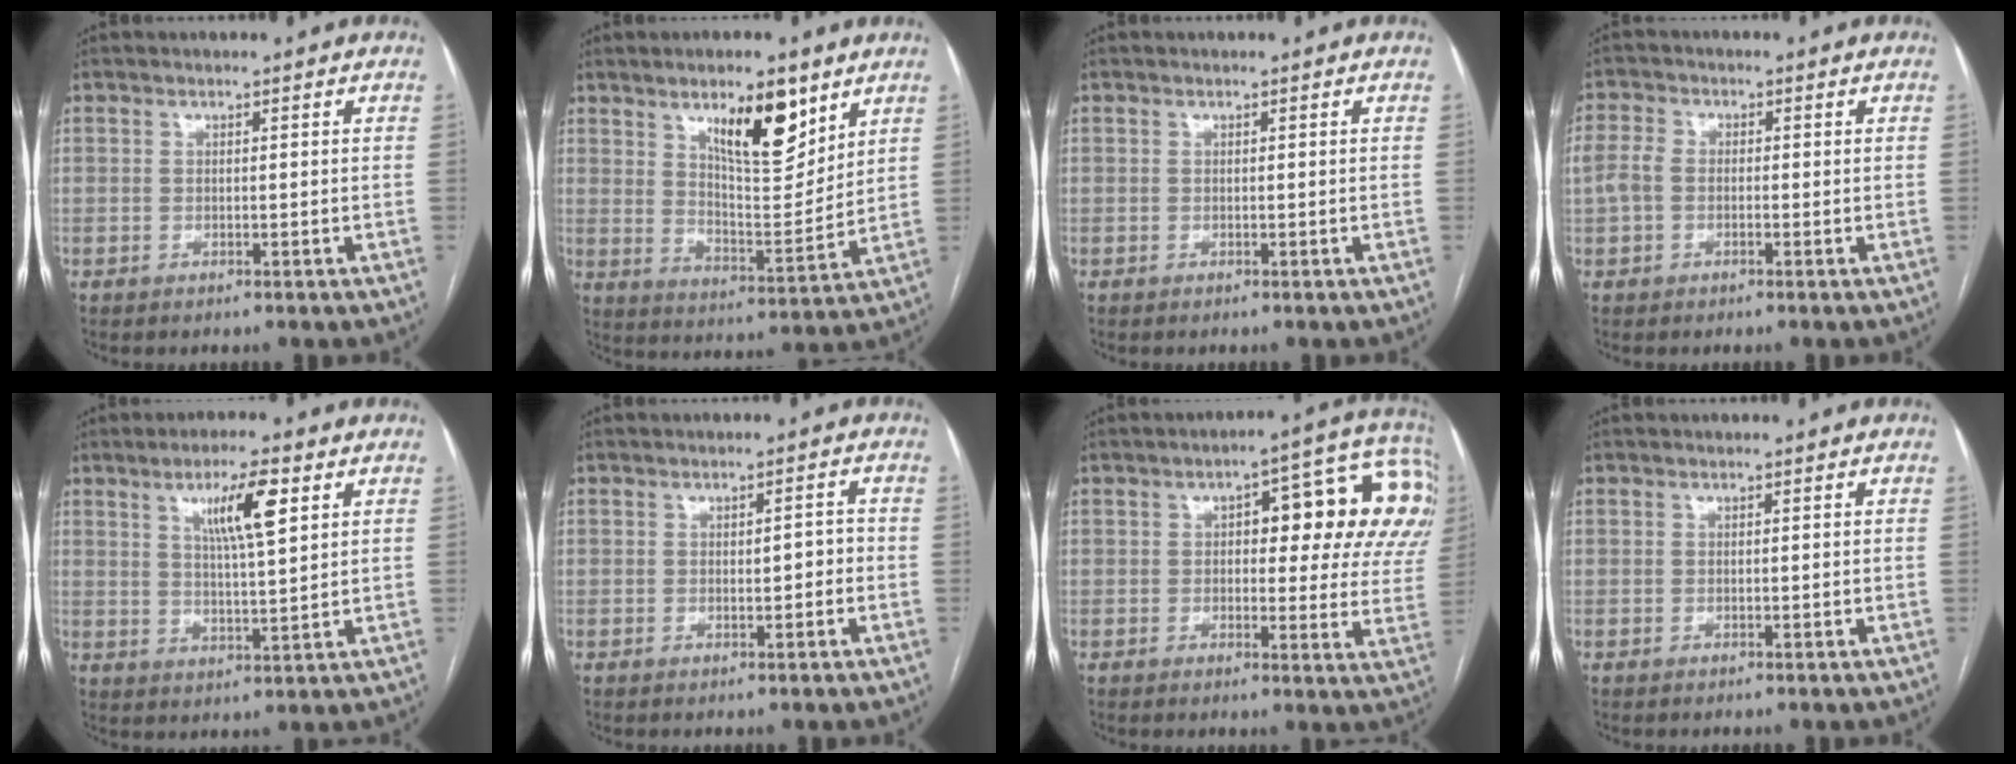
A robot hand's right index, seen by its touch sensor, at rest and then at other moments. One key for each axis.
{"total": 12.0, "fx": 7.0, "fy": 3.5, "fz": 9.1, "tx": -0.144, "ty": -0.006, "tz": 0.121}
{"total": 0.0}
{"total": 3.4, "fx": -0.3, "fy": 2.5, "fz": 2.3, "tx": -0.070, "ty": 0.015, "tz": -0.009}
{"total": 8.1, "fx": 3.7, "fy": 0.9, "fz": 7.1, "tx": -0.124, "ty": 0.001, "tz": 0.063}
{"total": 2.5, "fx": -0.4, "fy": 0.9, "fz": 2.3, "tx": -0.034, "ty": 0.004, "tz": -0.002}
{"total": 17.8, "fx": 4.9, "fy": 6.6, "fz": 15.8, "tx": -0.178, "ty": 0.045, "tz": 0.056}
{"total": 0.0}